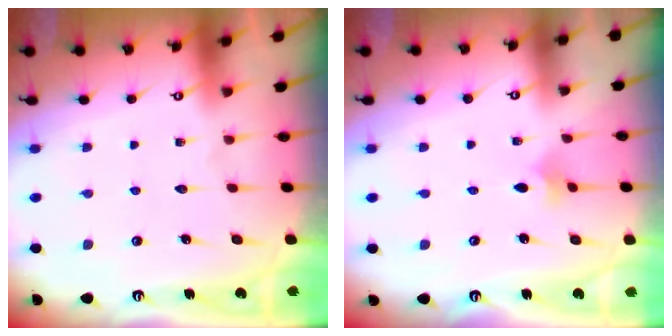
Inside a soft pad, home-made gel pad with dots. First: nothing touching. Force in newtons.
{"total": 2.4, "press": 2.3, "slide": 0.5}